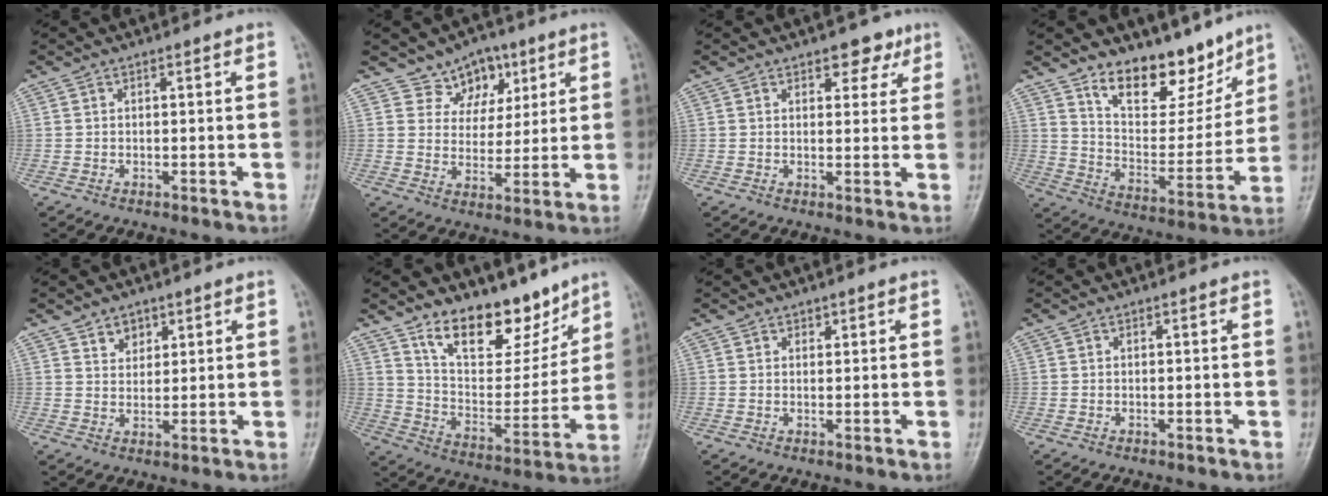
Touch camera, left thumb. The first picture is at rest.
{"total": 7.7, "force": [4.7, 5.6, 2.1], "torque": [0.005, -0.024, 0.080]}
{"total": 4.2, "force": [2.7, 2.6, 2.0], "torque": [0.001, -0.011, 0.034]}
{"total": 15.0, "force": [11.3, 7.0, 6.9], "torque": [-0.056, -0.084, 0.196]}
{"total": 3.6, "force": [2.4, 2.6, 1.0], "torque": [0.006, -0.017, 0.041]}
{"total": 16.2, "force": [12.0, 7.5, 7.8], "torque": [-0.071, -0.081, 0.210]}
{"total": 1.0, "force": [0.7, 0.6, 0.1], "torque": [0.012, -0.004, 0.007]}
{"total": 0.0}